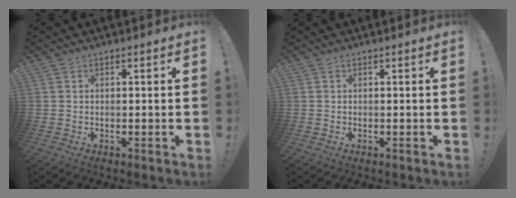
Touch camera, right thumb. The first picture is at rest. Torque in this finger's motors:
{"motor_torque": [0.00, 0.00, 0.03, 0.02, 0.01]}